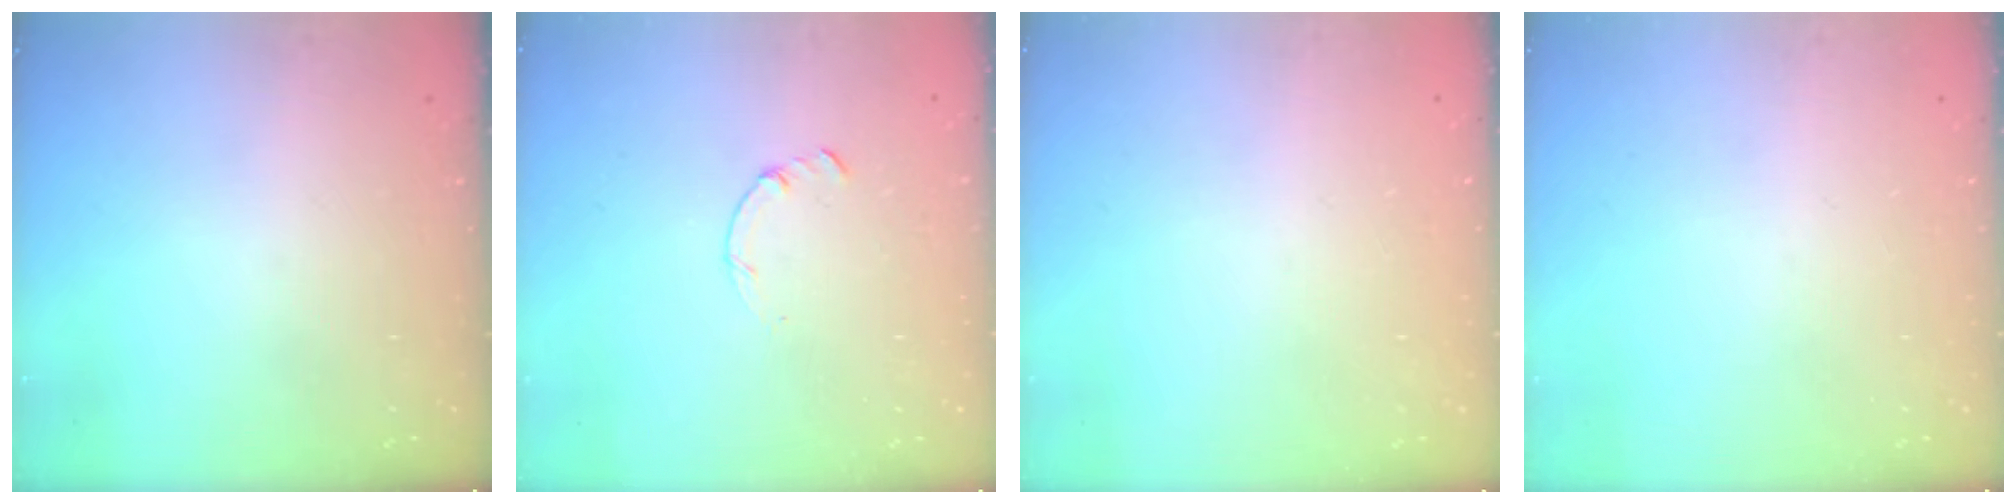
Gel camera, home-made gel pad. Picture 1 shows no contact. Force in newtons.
{"total": 0.0}
{"total": 2.4, "press": 2.4, "slide": 0.2}
{"total": 0.0}